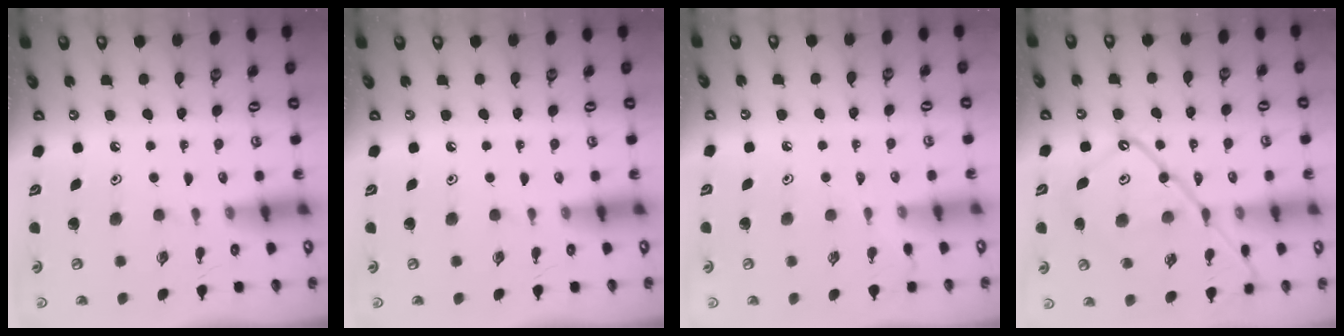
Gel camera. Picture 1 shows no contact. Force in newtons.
{"total": 0.0}
{"total": 2.5, "press": 2.4, "slide": 0.6}
{"total": 18.0, "press": 17.9, "slide": 1.9}